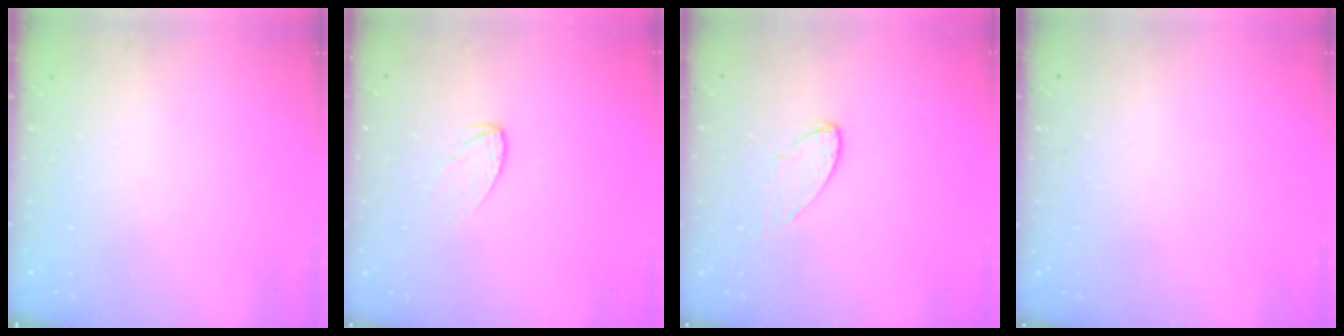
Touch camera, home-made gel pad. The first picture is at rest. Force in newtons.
{"total": 4.4, "press": 4.4, "slide": 0.4}
{"total": 4.9, "press": 4.9, "slide": 0.6}
{"total": 0.0}